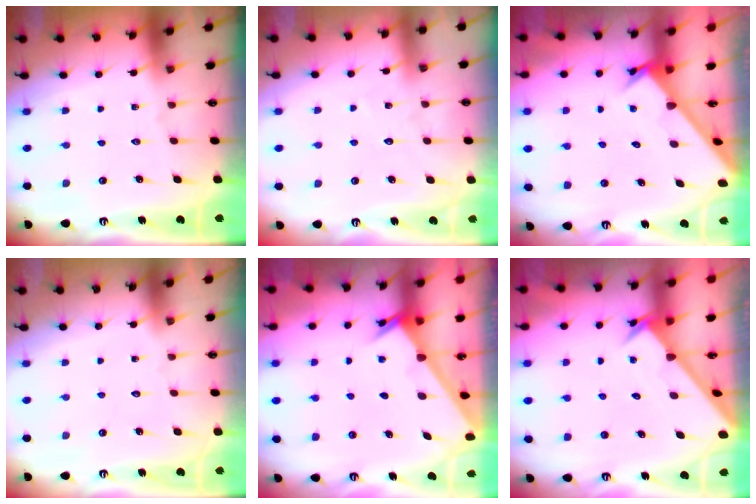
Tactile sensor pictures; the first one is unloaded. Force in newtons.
{"total": 3.8, "press": 3.8, "slide": 0.3}
{"total": 2.4, "press": 2.4, "slide": 0.2}
{"total": 1.6, "press": 1.6, "slide": 0.1}
{"total": 2.6, "press": 2.6, "slide": 0.2}
{"total": 2.4, "press": 2.4, "slide": 0.2}